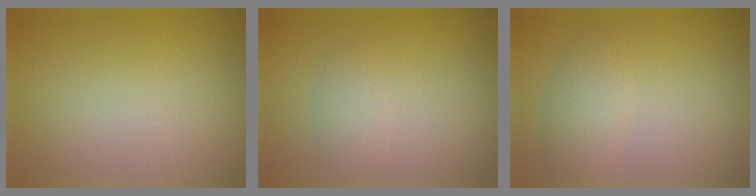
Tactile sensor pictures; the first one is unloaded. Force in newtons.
{"total": 1.5, "press": 1.5, "slide": 0.0}
{"total": 2.2, "press": 2.2, "slide": 0.2}